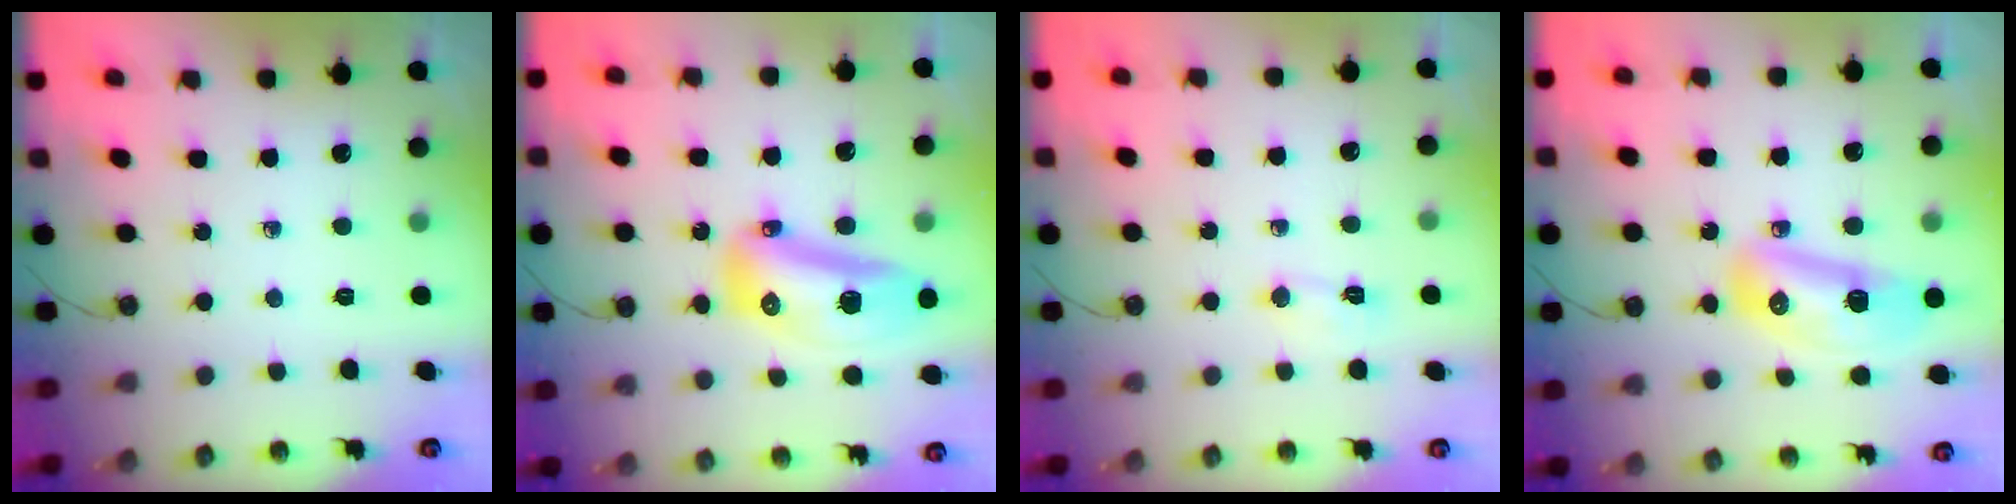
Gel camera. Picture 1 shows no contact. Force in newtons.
{"total": 16.0, "press": 15.9, "slide": 1.8}
{"total": 3.5, "press": 3.5, "slide": 0.5}
{"total": 13.0, "press": 12.9, "slide": 1.6}